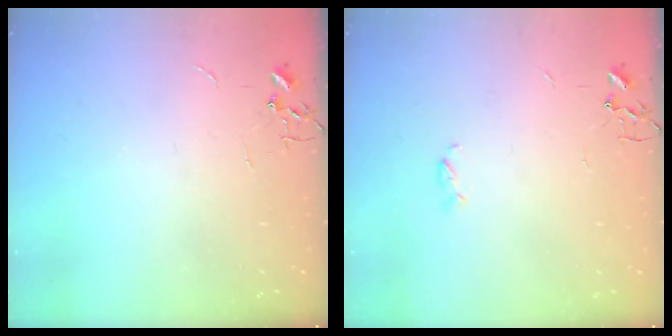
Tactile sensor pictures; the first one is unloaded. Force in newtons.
{"total": 2.9, "press": 2.9, "slide": 0.3}